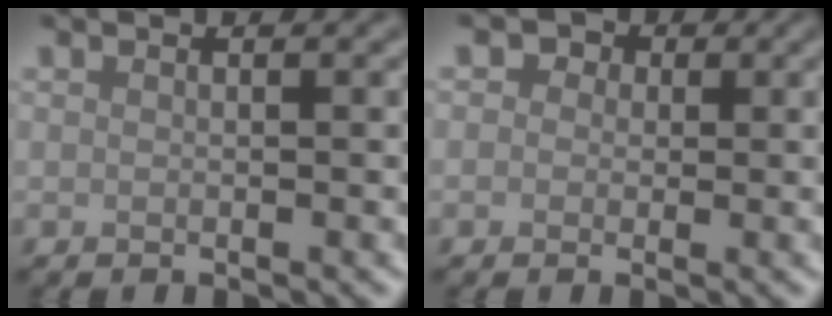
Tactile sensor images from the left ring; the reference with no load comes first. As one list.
[{"total": 2.5, "force": [0.8, 2.2, 1.1], "torque": [-0.003, 0.006, -0.010]}]